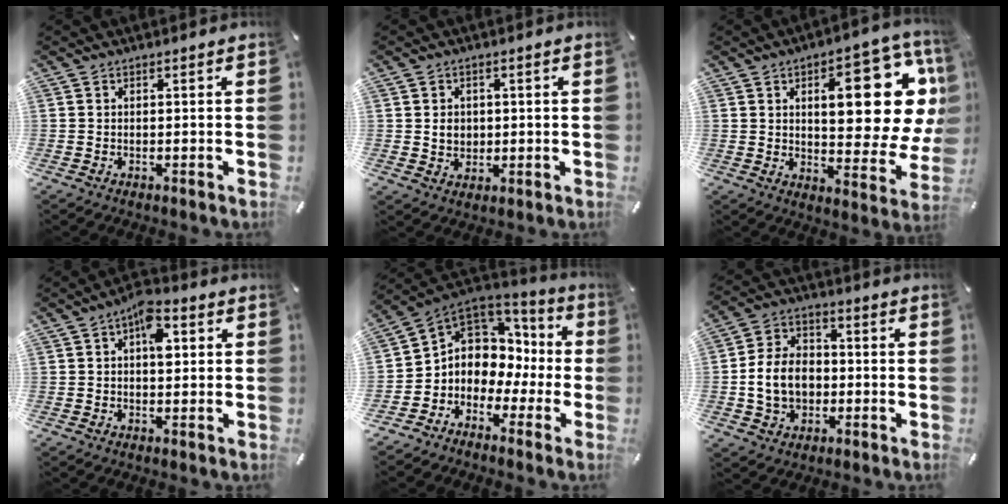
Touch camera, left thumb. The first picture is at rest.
{"total": 3.6, "force": [0.4, 3.4, 1.1], "torque": [-0.014, -0.003, 0.004]}
{"total": 21.0, "force": [7.6, 8.8, 17.5], "torque": [-0.224, -0.049, 0.111]}
{"total": 7.1, "force": [1.7, 3.9, 5.7], "torque": [-0.073, -0.003, 0.022]}
{"total": 7.4, "force": [0.6, 7.1, 1.9], "torque": [-0.054, -0.027, 0.015]}
{"total": 10.7, "force": [-1.3, 8.7, 6.1], "torque": [-0.138, 0.019, -0.022]}